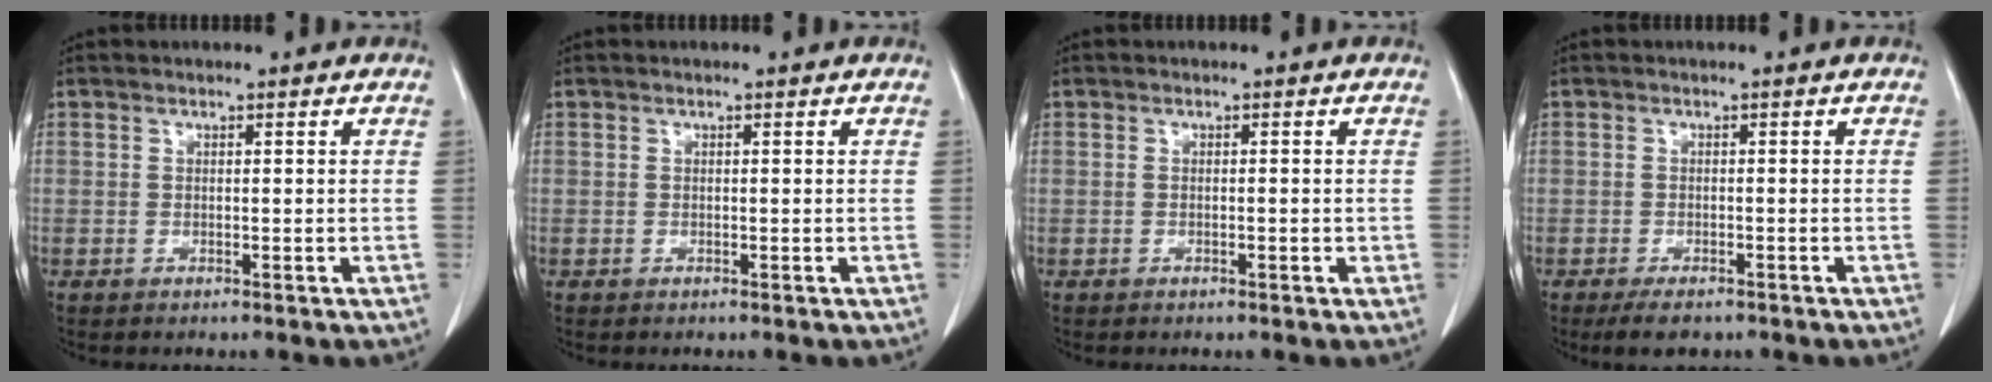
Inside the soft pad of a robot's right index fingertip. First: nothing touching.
{"total": 0.0}
{"total": 0.8, "force": [-0.1, 0.2, 0.8], "torque": [-0.013, 0.000, 0.000]}
{"total": 3.4, "force": [-2.5, 1.4, 1.8], "torque": [-0.031, -0.005, -0.034]}